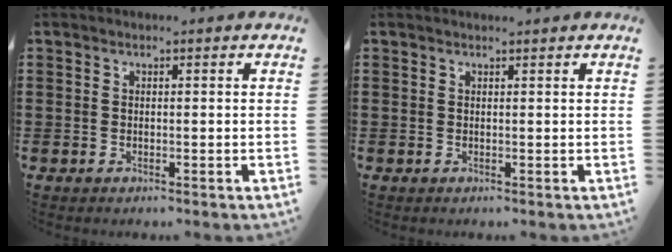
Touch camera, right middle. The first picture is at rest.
{"total": 0.7, "force": [0.6, -0.1, 0.2], "torque": [-0.004, -0.002, 0.012]}